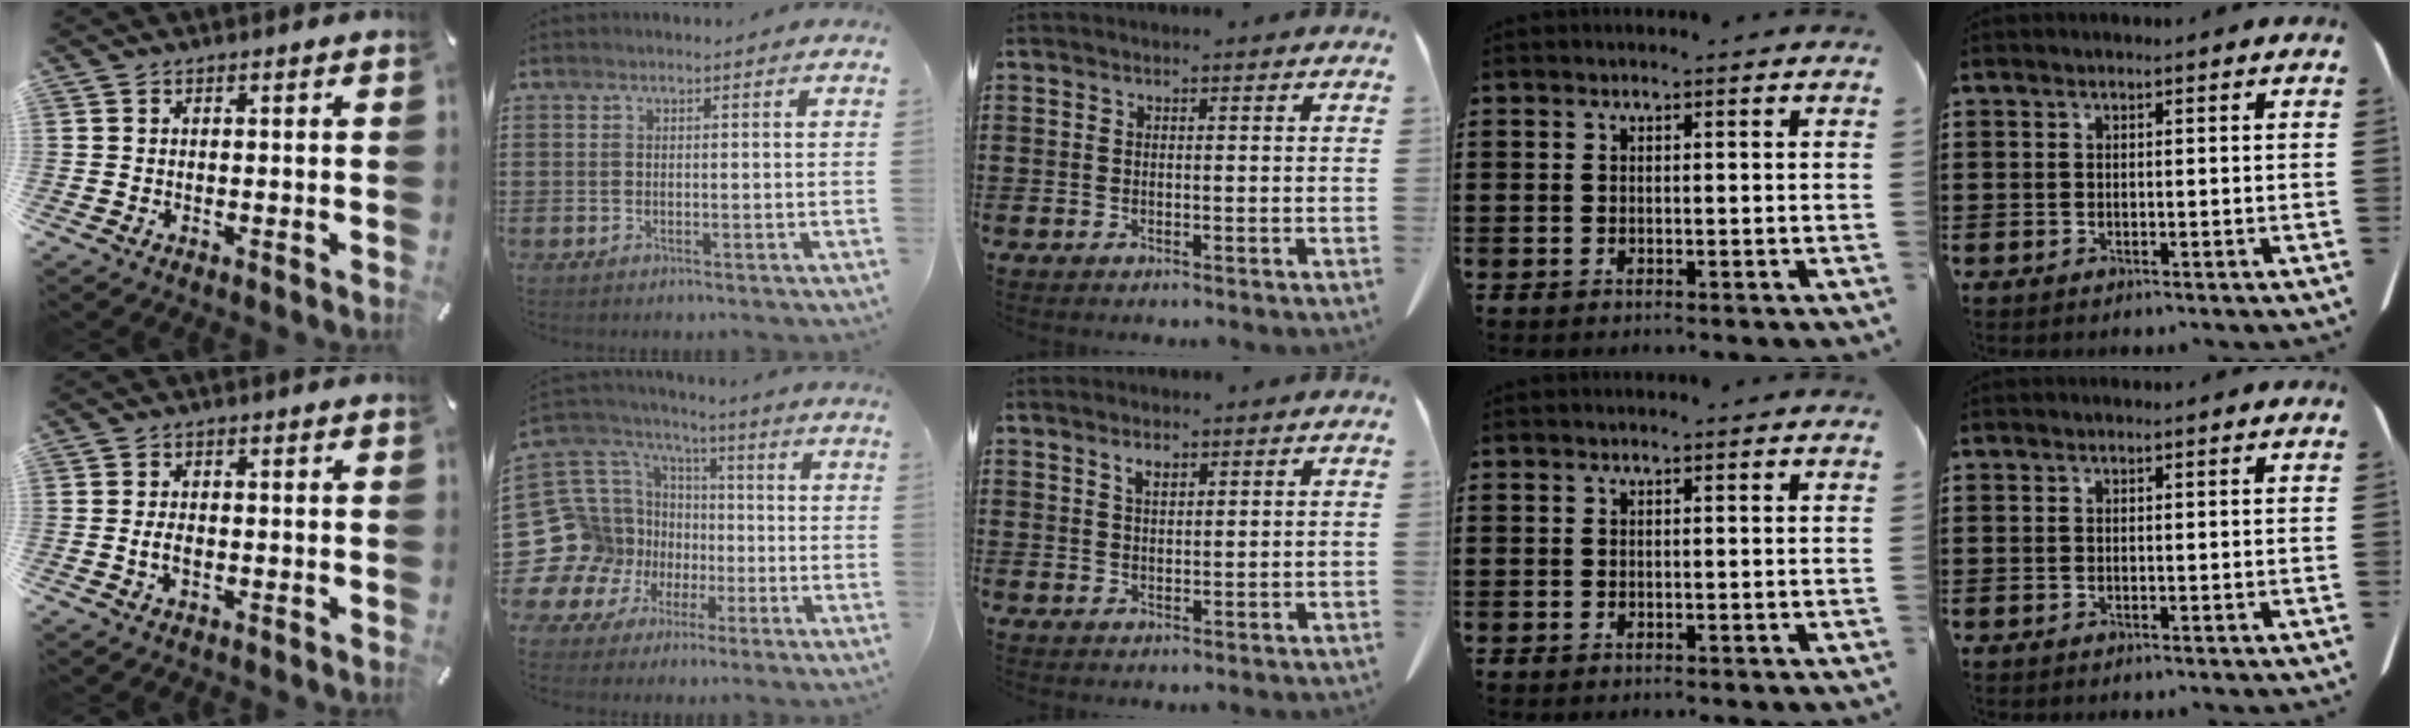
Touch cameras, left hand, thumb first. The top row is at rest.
{"thumb": {"total": 2.9, "force": [-0.7, 1.7, 2.3], "torque": [-0.047, 0.001, -0.013]}, "index": {"total": 15.5, "force": [-3.0, 14.7, 4.0], "torque": [-0.166, -0.012, -0.023]}, "middle": {"total": 2.1, "force": [1.5, 0.7, 1.4], "torque": [-0.023, -0.003, 0.025]}}